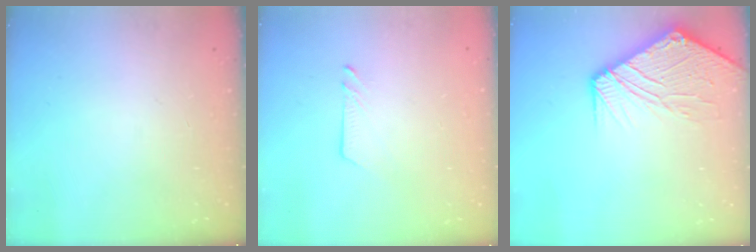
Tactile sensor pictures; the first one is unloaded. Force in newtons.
{"total": 3.5, "press": 3.4, "slide": 0.5}
{"total": 12.6, "press": 12.5, "slide": 1.6}